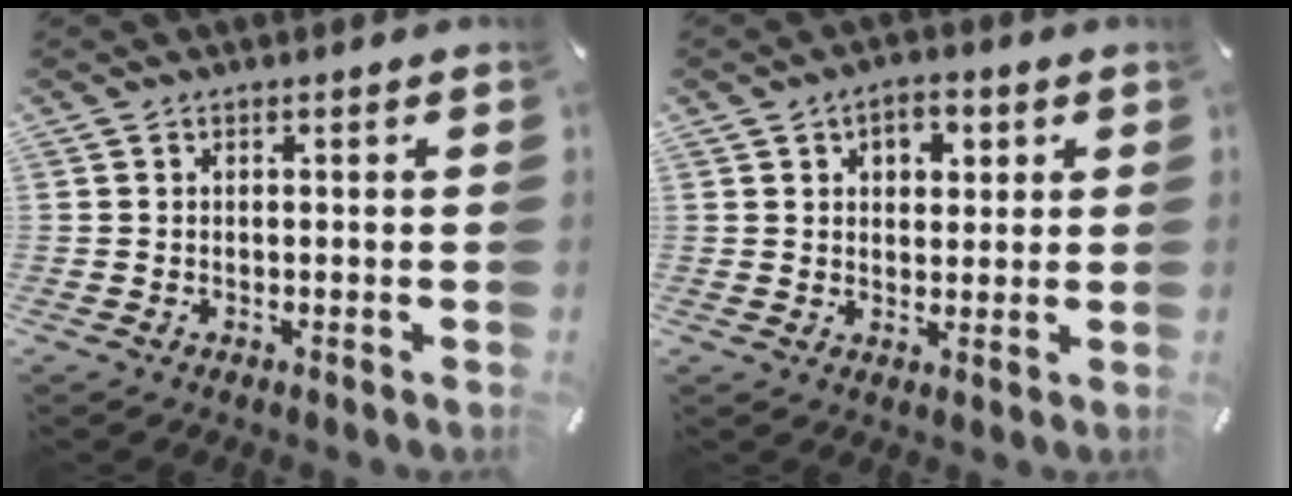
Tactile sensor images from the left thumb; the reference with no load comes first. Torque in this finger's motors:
{"motor_torque": [0.26, -0.09, 0.19, 0.13, 0.00]}